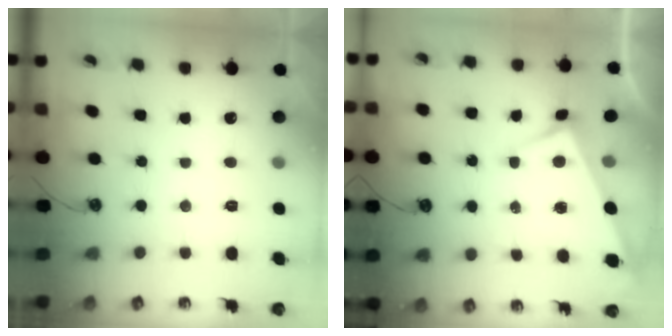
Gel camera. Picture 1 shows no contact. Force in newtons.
{"total": 5.2, "press": 5.2, "slide": 0.1}